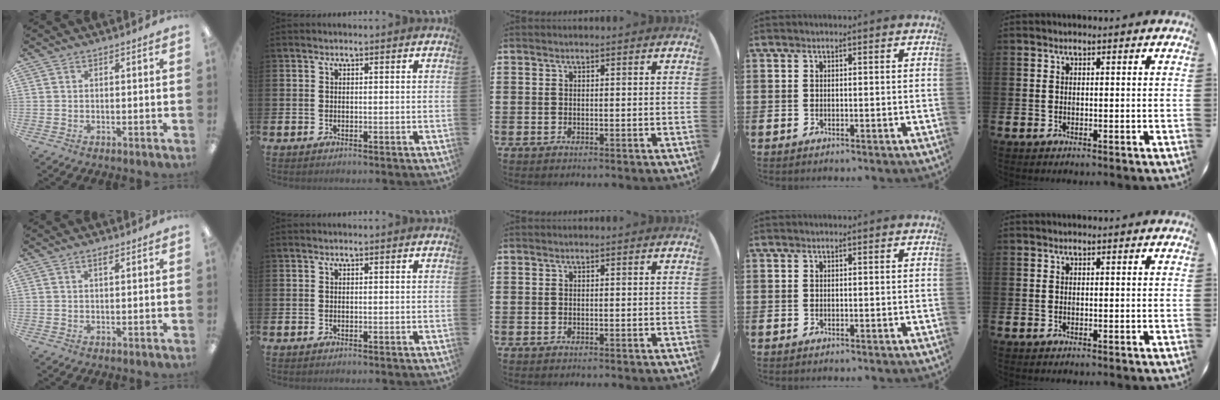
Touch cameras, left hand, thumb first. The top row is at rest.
{"thumb": {"total": 1.3, "force": [0.8, 0.4, 0.9], "torque": [-0.012, -0.002, 0.013]}}